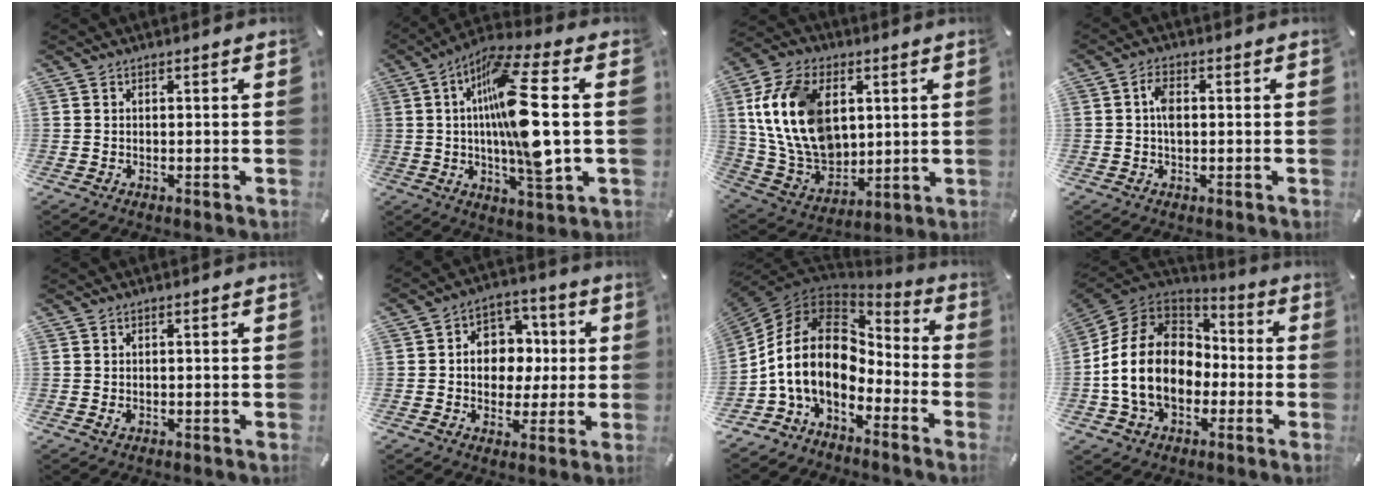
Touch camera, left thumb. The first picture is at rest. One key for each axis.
{"total": 18.1, "fx": 1.6, "fy": 4.1, "fz": 17.5, "tx": -0.342, "ty": -0.019, "tz": 0.009}
{"total": 19.1, "fx": 4.8, "fy": 13.3, "fz": 12.9, "tx": -0.292, "ty": -0.010, "tz": 0.088}
{"total": 3.9, "fx": 0.3, "fy": 2.1, "fz": 3.2, "tx": -0.057, "ty": 0.004, "tz": 0.001}
{"total": 0.7, "fx": -0.1, "fy": 0.4, "fz": 0.6, "tx": -0.011, "ty": 0.001, "tz": -0.002}
{"total": 10.2, "fx": 0.0, "fy": 9.2, "fz": 4.4, "tx": -0.070, "ty": 0.009, "tz": 0.006}
{"total": 17.4, "fx": -1.1, "fy": 12.1, "fz": 12.4, "tx": -0.274, "ty": 0.010, "tz": -0.020}
{"total": 18.1, "fx": -2.8, "fy": 14.0, "fz": 11.0, "tx": -0.242, "ty": 0.028, "tz": -0.048}